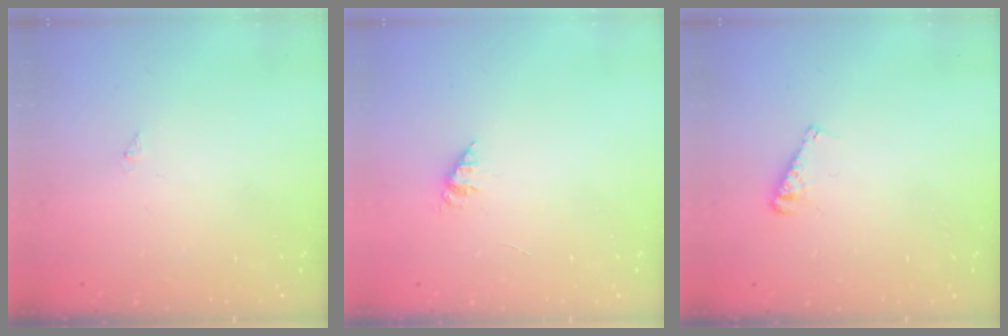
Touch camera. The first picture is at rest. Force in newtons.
{"total": 2.1, "press": 2.1, "slide": 0.3}
{"total": 3.9, "press": 3.9, "slide": 0.3}